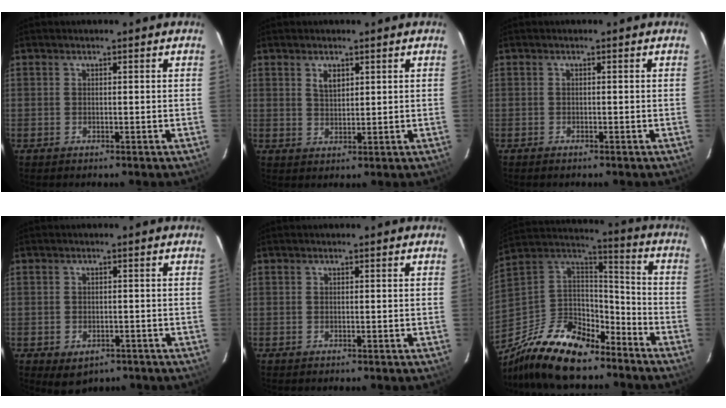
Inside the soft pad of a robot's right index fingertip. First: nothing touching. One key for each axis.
{"total": 2.7, "fx": 1.4, "fy": 1.5, "fz": 1.8, "tx": -0.029, "ty": 0.002, "tz": 0.027}
{"total": 0.5, "fx": -0.5, "fy": 0.1, "fz": 0.1, "tx": -0.004, "ty": -0.001, "tz": -0.010}
{"total": 4.1, "fx": -2.0, "fy": 3.0, "fz": 2.0, "tx": -0.040, "ty": -0.009, "tz": -0.018}
{"total": 0.0}
{"total": 21.2, "fx": -15.3, "fy": 10.1, "fz": 10.6, "tx": -0.240, "ty": 0.018, "tz": -0.258}